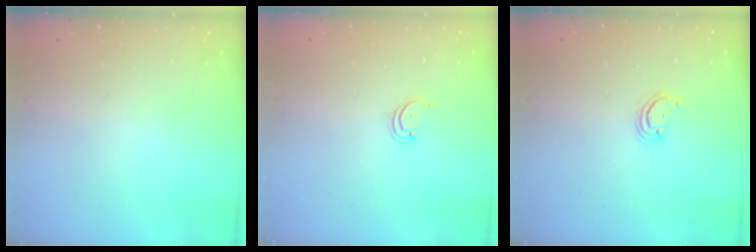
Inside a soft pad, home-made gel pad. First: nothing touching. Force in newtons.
{"total": 2.2, "press": 2.2, "slide": 0.2}
{"total": 2.9, "press": 2.9, "slide": 0.2}